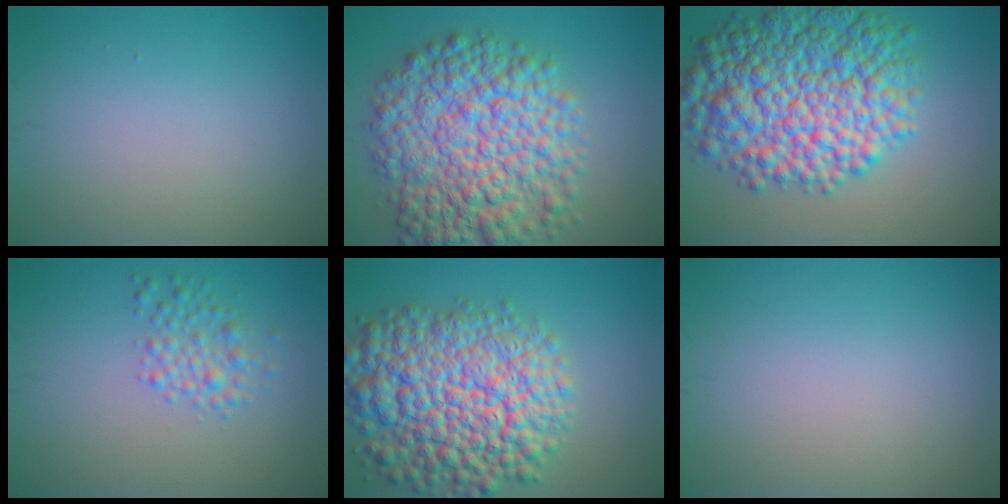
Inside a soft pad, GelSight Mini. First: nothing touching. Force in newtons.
{"total": 11.7, "press": 11.7, "slide": 0.3}
{"total": 12.7, "press": 12.7, "slide": 0.3}
{"total": 2.3, "press": 2.3, "slide": 0.0}
{"total": 12.8, "press": 12.8, "slide": 0.5}
{"total": 0.0}